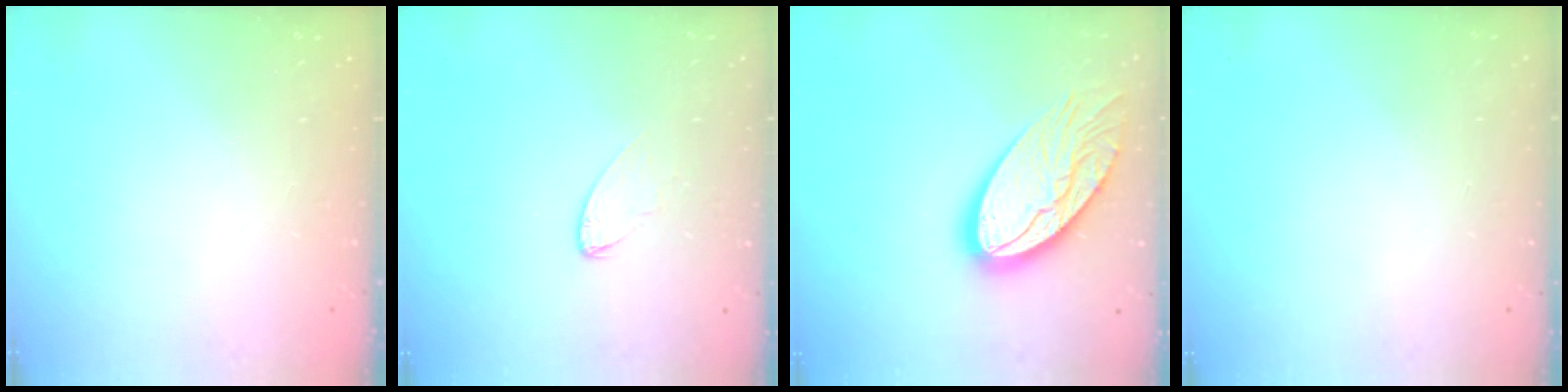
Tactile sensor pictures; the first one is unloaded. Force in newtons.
{"total": 3.7, "press": 3.7, "slide": 0.3}
{"total": 20.0, "press": 19.9, "slide": 1.9}
{"total": 0.0}